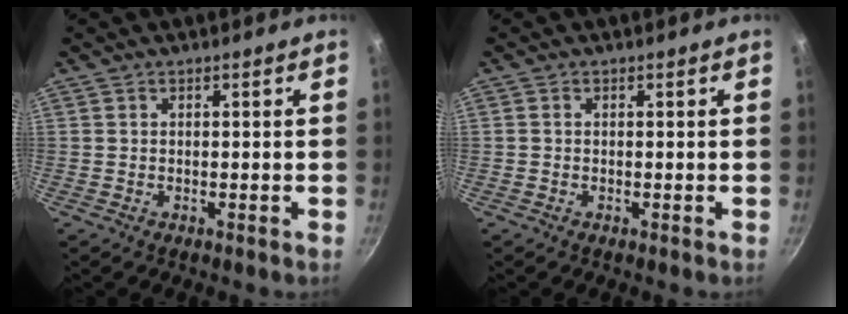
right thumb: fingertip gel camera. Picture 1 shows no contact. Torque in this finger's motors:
{"motor_torque": [-0.35, 0.10, 0.11, -0.27, 0.04]}